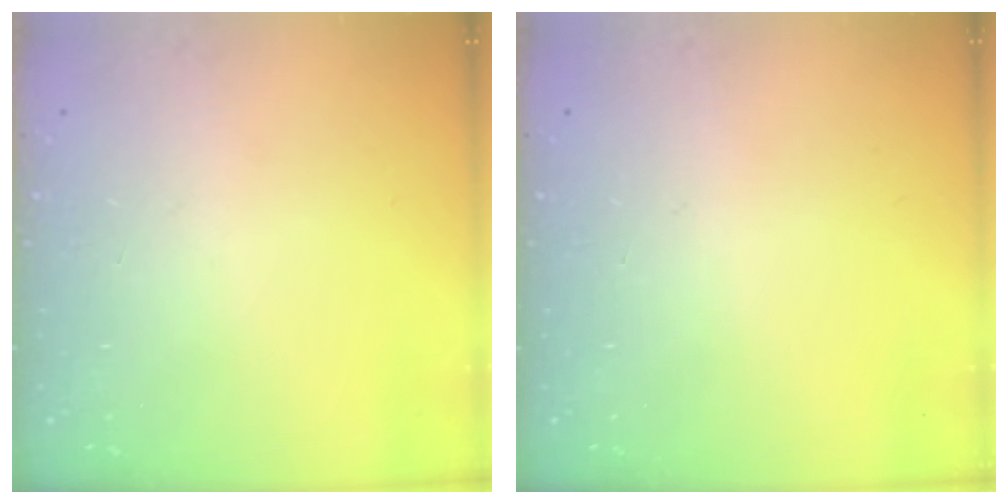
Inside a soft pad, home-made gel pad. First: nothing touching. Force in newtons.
{"total": 0.0}